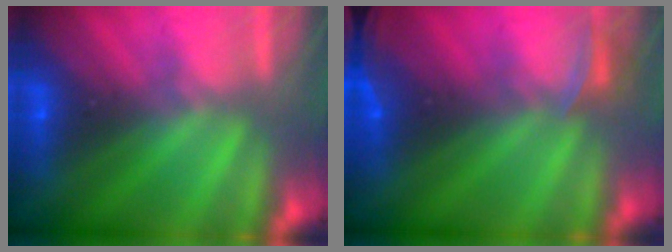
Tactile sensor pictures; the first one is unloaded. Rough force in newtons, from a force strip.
{"total": 2.5}